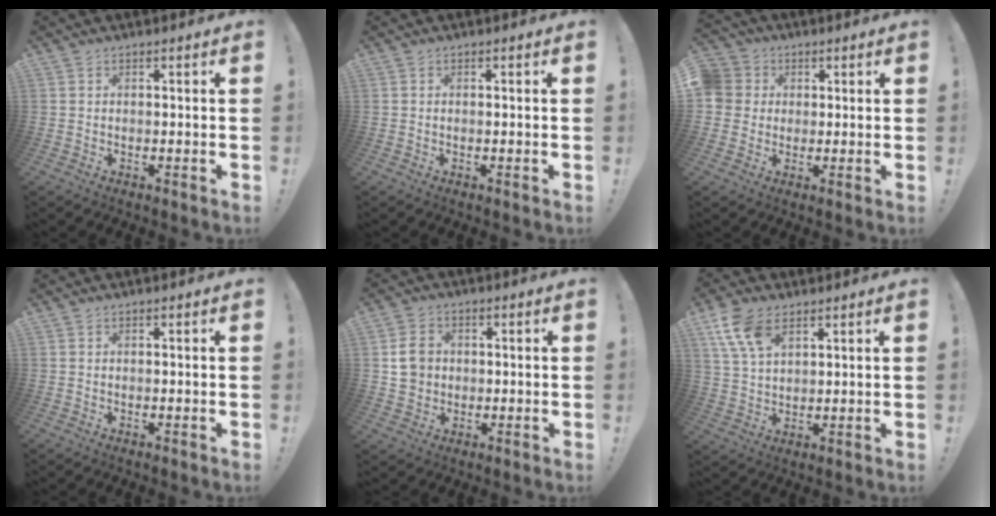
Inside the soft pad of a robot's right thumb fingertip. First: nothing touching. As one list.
[{"total": 0.0}, {"total": 6.4, "force": [0.8, 6.2, 1.6], "torque": [-0.044, 0.004, 0.016]}, {"total": 0.0}, {"total": 7.0, "force": [0.7, 6.4, 2.9], "torque": [-0.037, 0.013, 0.019]}, {"total": 10.0, "force": [5.6, 5.3, 6.3], "torque": [-0.123, -0.016, 0.108]}]